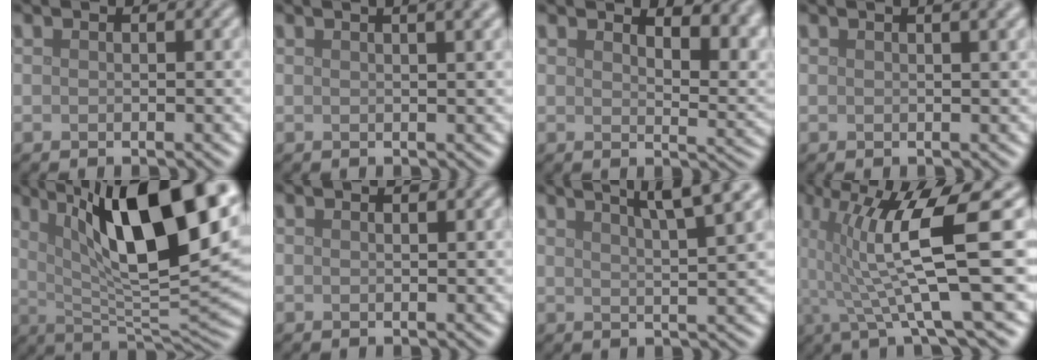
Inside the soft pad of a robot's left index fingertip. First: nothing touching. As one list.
[{"total": 5.0, "force": [2.7, 2.2, 3.7], "torque": [-0.013, 0.033, 0.001]}, {"total": 6.2, "force": [4.4, 2.4, 3.7], "torque": [-0.035, 0.003, 0.061]}, {"total": 3.4, "force": [1.7, 1.3, 2.6], "torque": [-0.013, 0.012, 0.006]}, {"total": 16.6, "force": [6.0, 5.3, 14.5], "torque": [-0.221, 0.005, 0.097]}, {"total": 0.5, "force": [0.4, 0.2, 0.3], "torque": [-0.001, 0.000, 0.004]}, {"total": 7.2, "force": [4.5, 1.5, 5.4], "torque": [-0.051, 0.028, 0.045]}, {"total": 8.8, "force": [0.7, 1.4, 8.7], "torque": [-0.143, 0.000, 0.010]}]